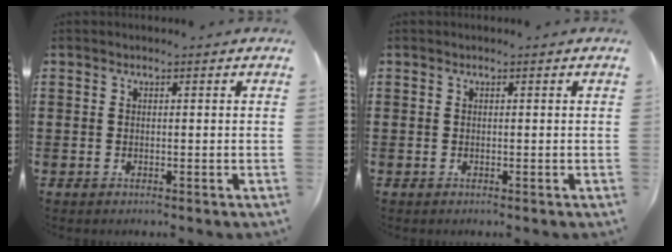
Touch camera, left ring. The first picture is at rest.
{"total": 0.0}